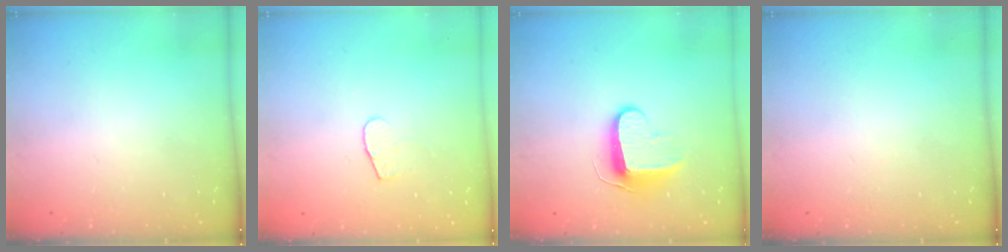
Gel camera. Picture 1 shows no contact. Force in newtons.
{"total": 4.6, "press": 4.6, "slide": 0.4}
{"total": 8.9, "press": 8.9, "slide": 0.8}
{"total": 0.0}